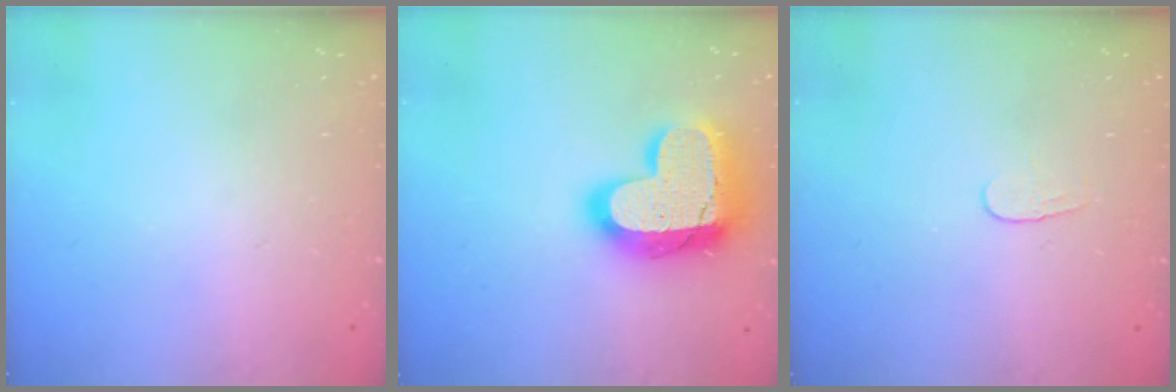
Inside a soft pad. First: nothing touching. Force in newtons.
{"total": 21.1, "press": 21.0, "slide": 1.5}
{"total": 3.8, "press": 3.8, "slide": 0.3}